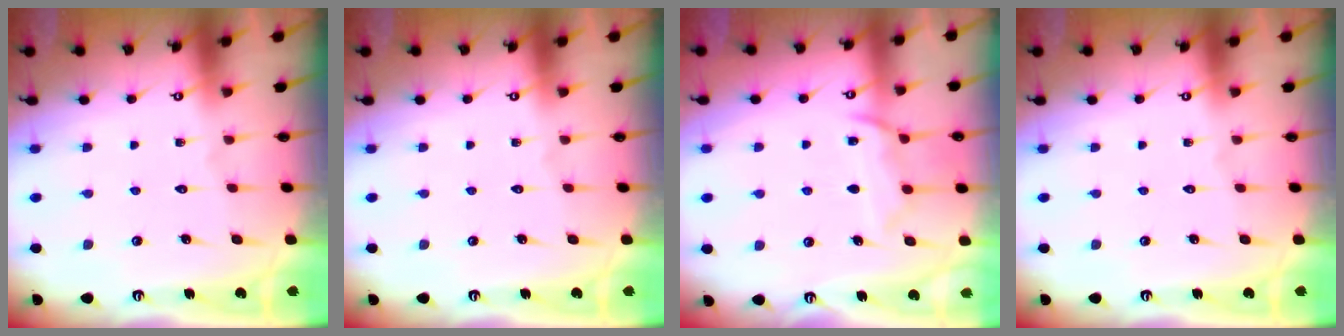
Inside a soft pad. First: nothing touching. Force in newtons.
{"total": 0.0}
{"total": 10.7, "press": 10.7, "slide": 0.9}
{"total": 0.0}